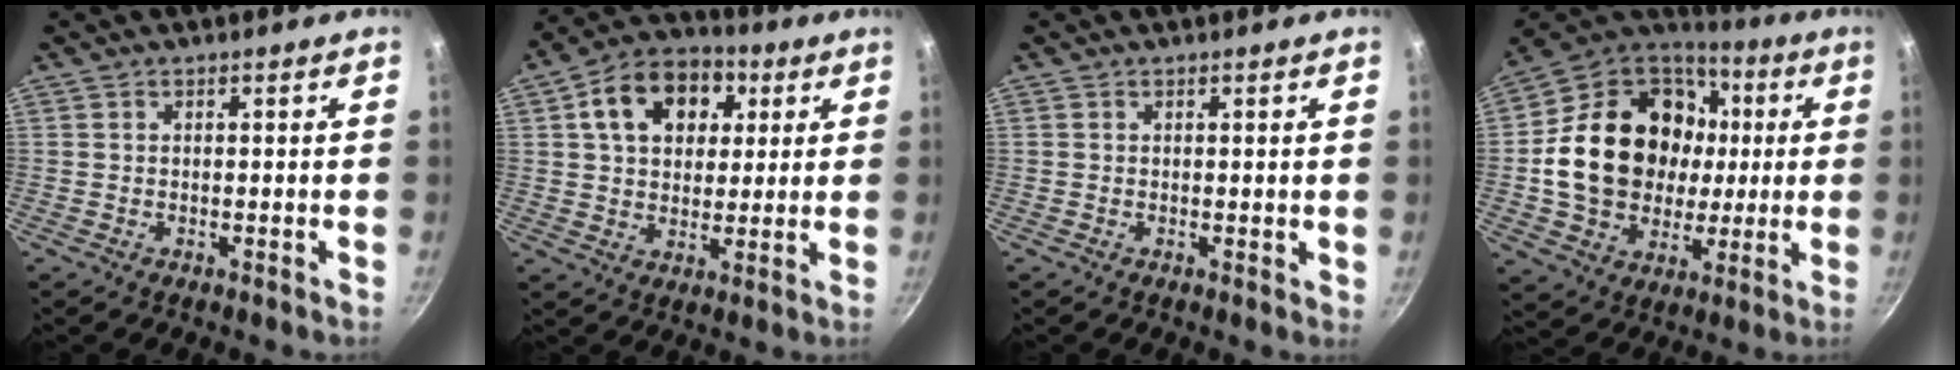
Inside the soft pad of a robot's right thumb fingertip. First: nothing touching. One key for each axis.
{"total": 14.9, "fx": 4.9, "fy": 10.8, "fz": 9.0, "tx": -0.121, "ty": 0.013, "tz": 0.067}
{"total": 0.7, "fx": 0.2, "fy": 0.3, "fz": 0.6, "tx": -0.005, "ty": -0.002, "tz": 0.002}
{"total": 25.9, "fx": 2.0, "fy": 20.7, "fz": 15.5, "tx": -0.259, "ty": 0.035, "tz": 0.047}